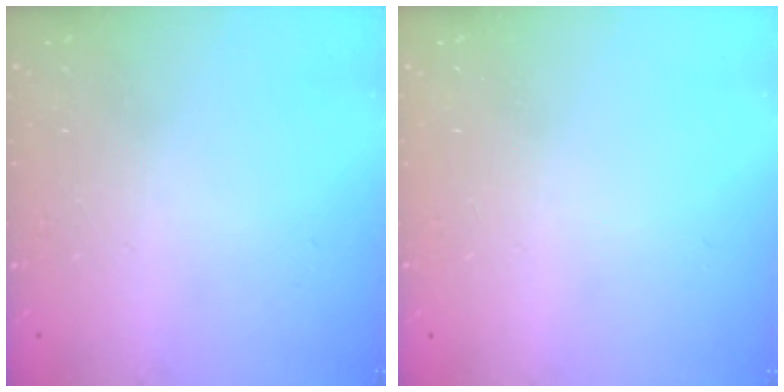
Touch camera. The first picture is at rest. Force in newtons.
{"total": 0.0}